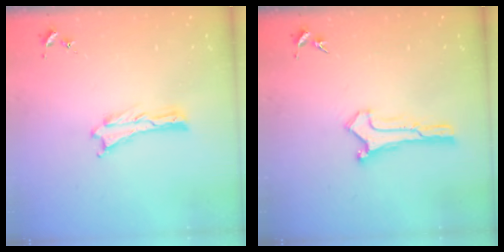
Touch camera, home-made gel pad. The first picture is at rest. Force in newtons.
{"total": 0.0}